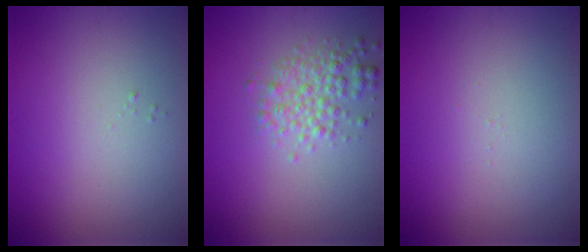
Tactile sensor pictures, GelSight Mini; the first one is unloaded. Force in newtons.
{"total": 2.8, "press": 2.8, "slide": 0.0}
{"total": 0.0}